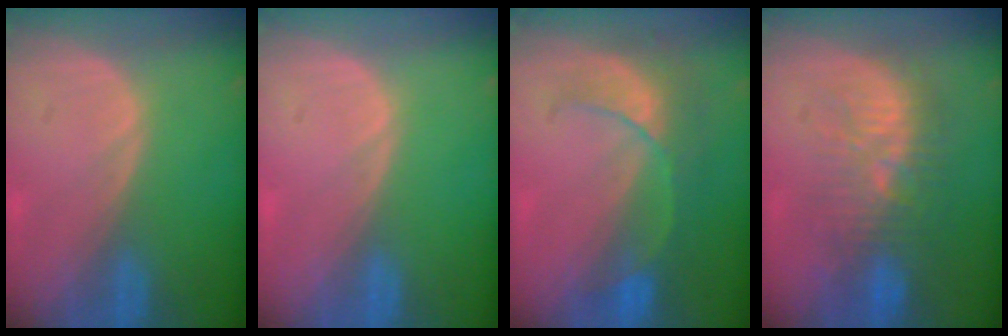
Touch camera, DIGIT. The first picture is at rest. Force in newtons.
{"total": 0.0}
{"total": 8.1, "press": 7.2, "slide": 3.6}
{"total": 9.5, "press": 9.1, "slide": 2.8}